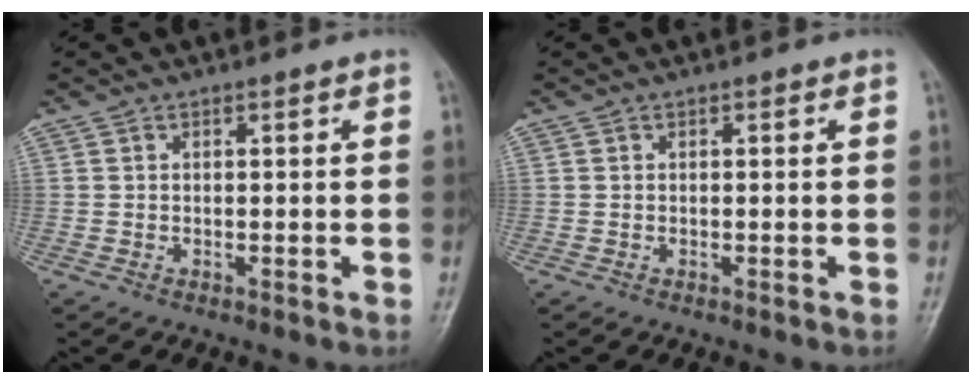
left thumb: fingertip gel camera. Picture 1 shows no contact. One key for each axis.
{"total": 0.0}